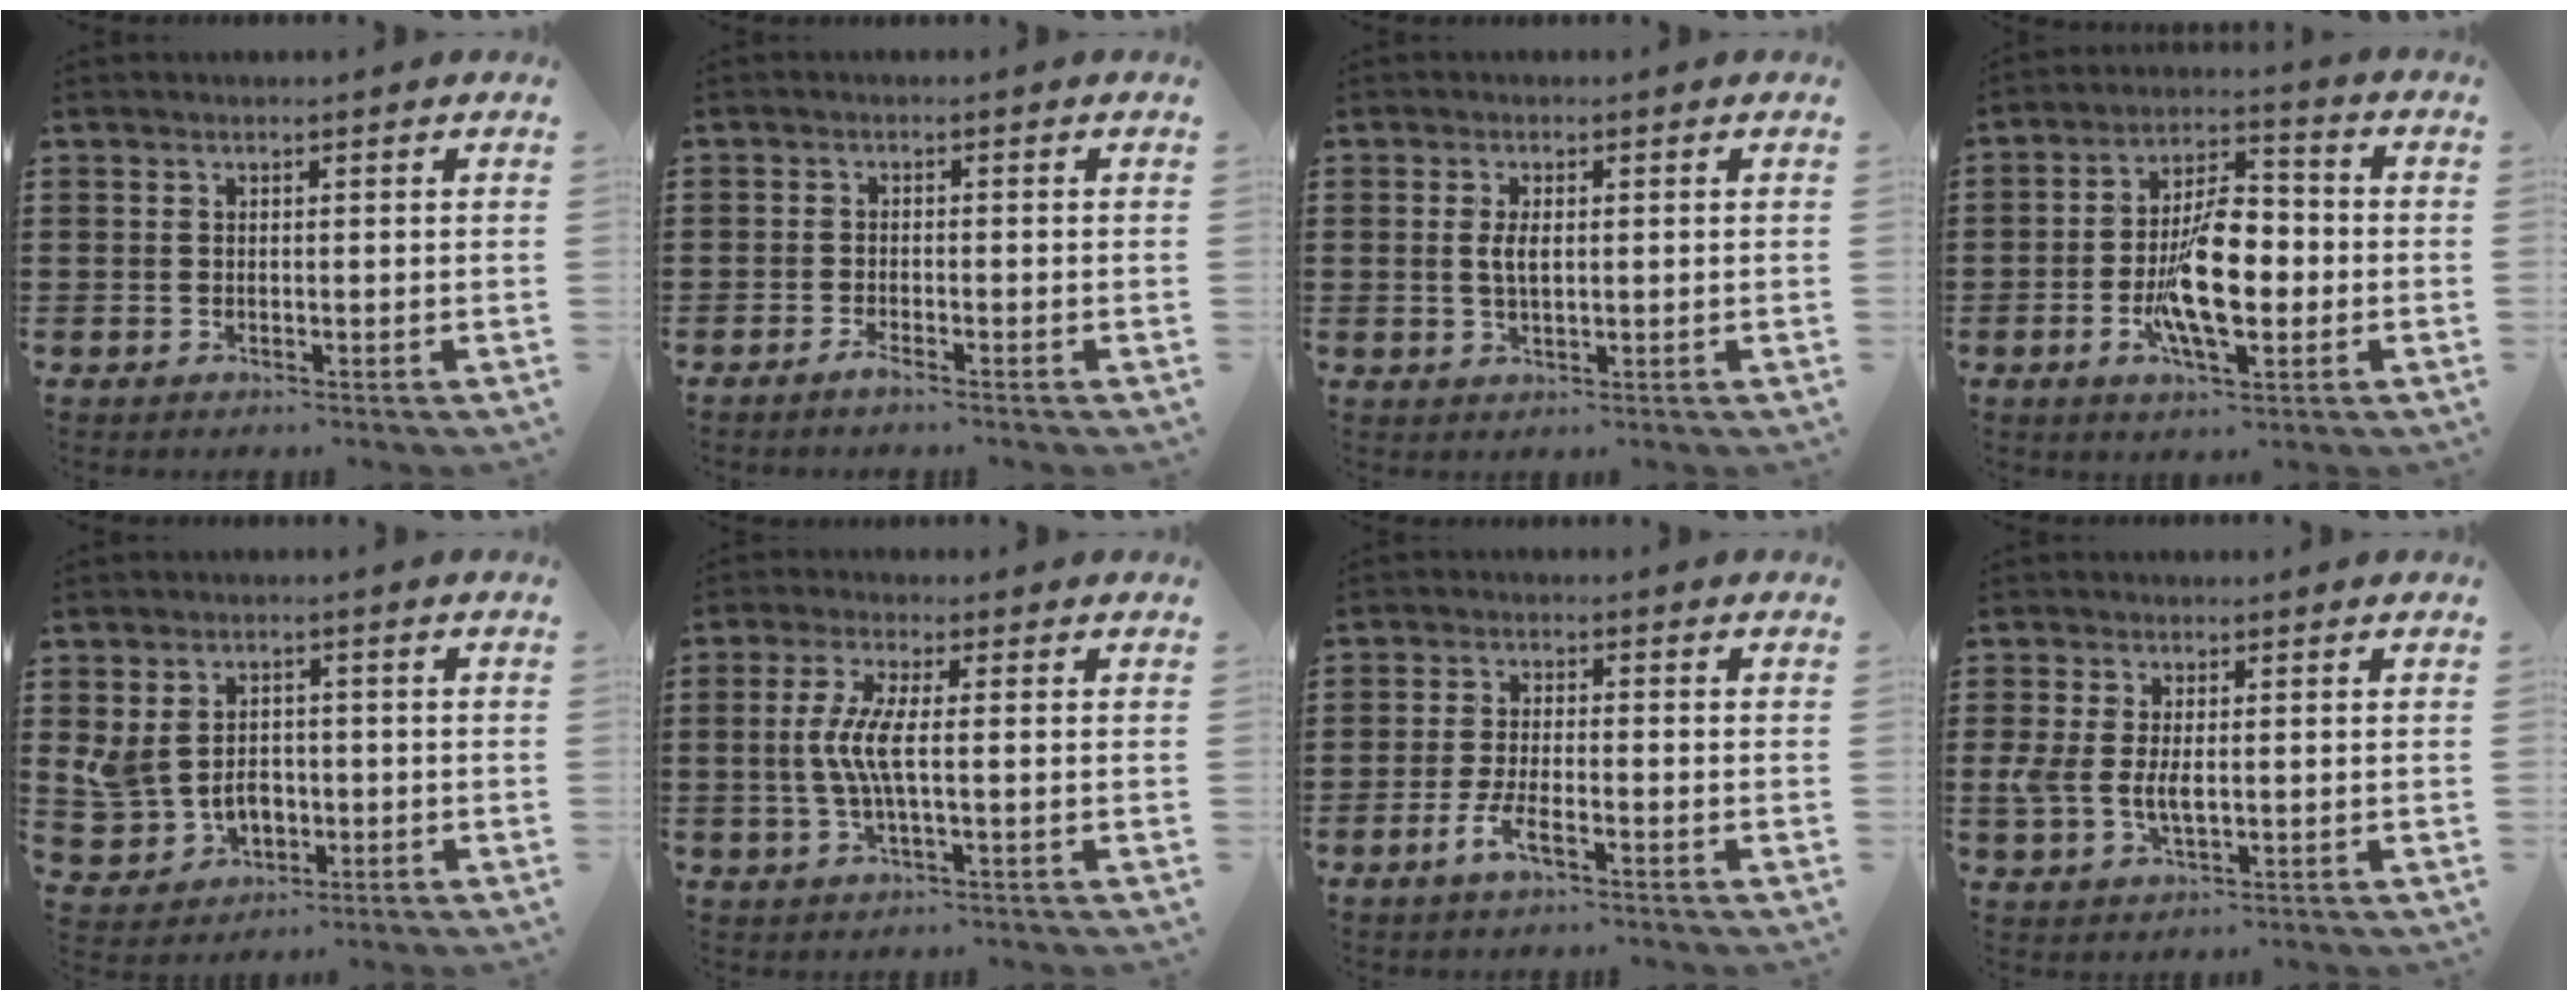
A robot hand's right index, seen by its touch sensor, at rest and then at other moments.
{"total": 1.4, "force": [-1.2, 0.0, 0.5], "torque": [-0.010, -0.002, -0.023]}
{"total": 3.0, "force": [0.2, 1.2, 2.7], "torque": [-0.055, 0.005, 0.002]}
{"total": 11.3, "force": [-2.4, 4.8, 9.9], "torque": [-0.204, -0.001, -0.044]}
{"total": 5.7, "force": [-0.3, 4.8, 3.1], "torque": [-0.076, 0.007, -0.008]}
{"total": 5.6, "force": [-0.4, 0.8, 5.5], "torque": [-0.130, -0.012, -0.019]}
{"total": 4.0, "force": [-2.3, 0.7, 3.1], "torque": [-0.073, -0.006, -0.048]}
{"total": 4.4, "force": [-0.2, 2.4, 3.7], "torque": [-0.093, -0.001, -0.010]}